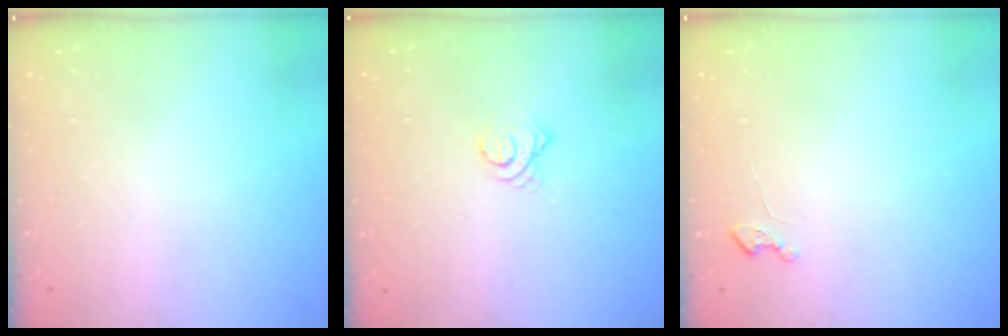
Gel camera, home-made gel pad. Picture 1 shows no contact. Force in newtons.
{"total": 3.3, "press": 3.3, "slide": 0.3}
{"total": 2.2, "press": 2.2, "slide": 0.3}